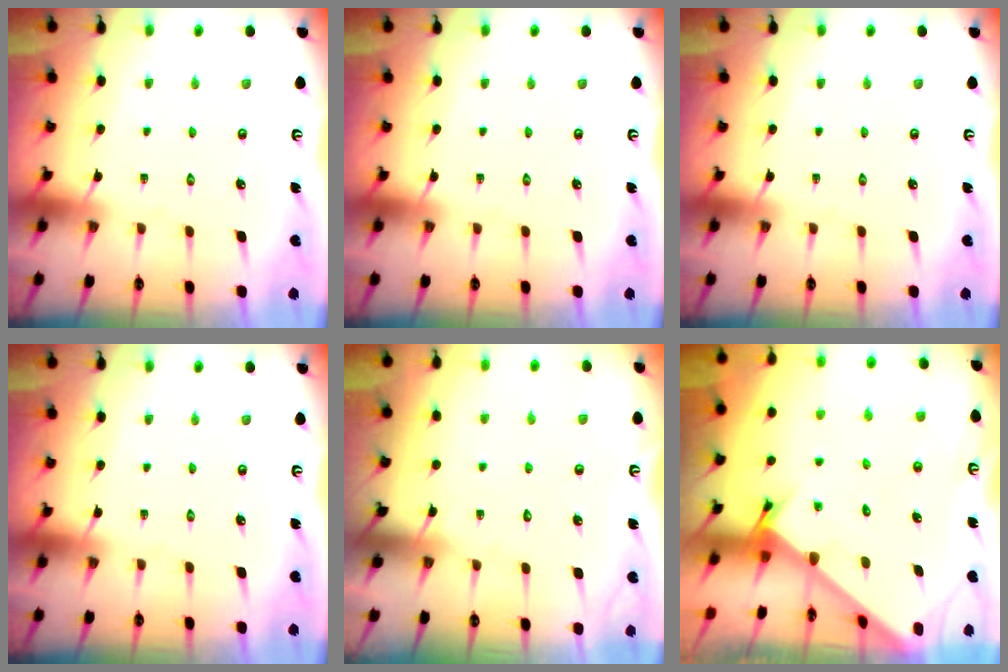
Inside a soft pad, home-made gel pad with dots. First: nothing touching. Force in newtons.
{"total": 0.0}
{"total": 0.0}
{"total": 0.0}
{"total": 3.0, "press": 3.0, "slide": 0.4}
{"total": 2.7, "press": 2.7, "slide": 0.2}